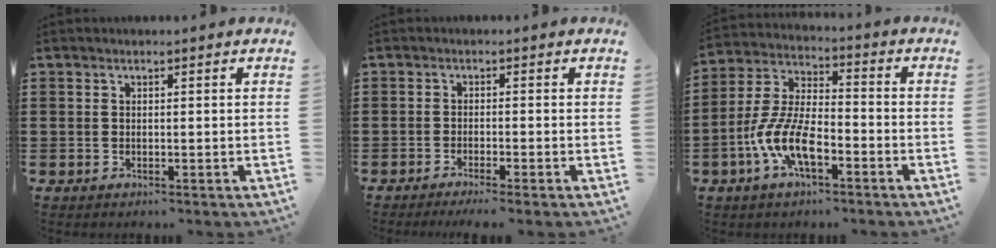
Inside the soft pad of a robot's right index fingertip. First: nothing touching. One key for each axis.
{"total": 1.3, "fx": -1.1, "fy": -0.2, "fz": 0.8, "tx": -0.013, "ty": -0.002, "tz": -0.019}
{"total": 9.1, "fx": -4.3, "fy": 3.5, "fz": 7.2, "tx": -0.176, "ty": -0.009, "tz": -0.084}